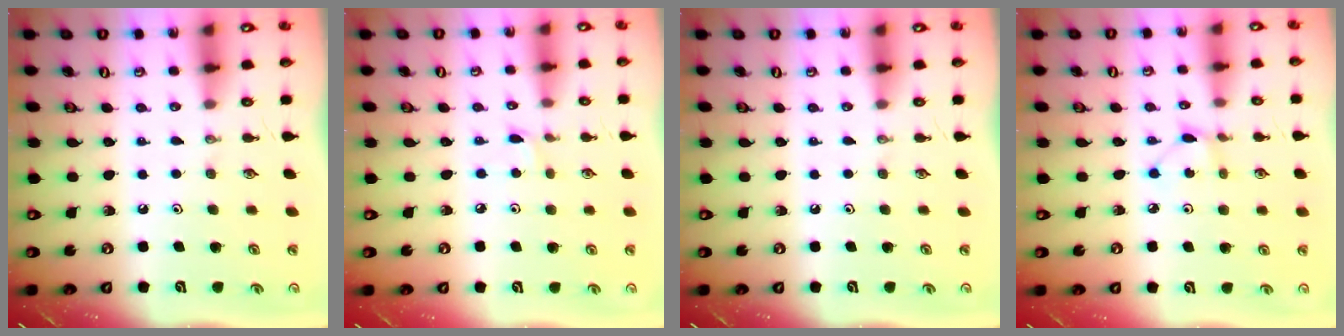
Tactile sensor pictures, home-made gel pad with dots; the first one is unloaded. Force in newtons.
{"total": 2.8, "press": 2.8, "slide": 0.4}
{"total": 0.0}
{"total": 2.2, "press": 2.2, "slide": 0.3}